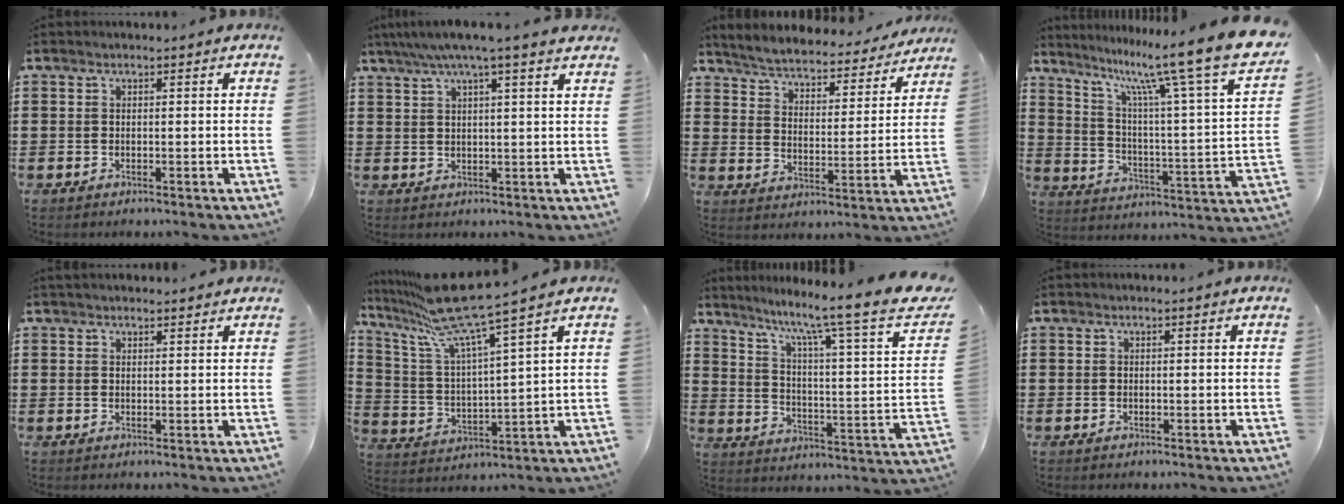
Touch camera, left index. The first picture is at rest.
{"total": 4.6, "force": [3.5, -0.3, 3.1], "torque": [-0.070, -0.008, 0.057]}
{"total": 4.1, "force": [4.1, -0.1, 0.3], "torque": [-0.029, -0.036, 0.064]}
{"total": 13.3, "force": [10.4, -0.2, 8.2], "torque": [-0.161, -0.084, 0.160]}
{"total": 1.3, "force": [1.2, 0.2, 0.2], "torque": [-0.005, 0.002, 0.024]}
{"total": 10.9, "force": [8.7, 0.0, 6.6], "torque": [-0.169, -0.049, 0.144]}
{"total": 8.8, "force": [6.5, -0.2, 5.9], "torque": [-0.124, -0.059, 0.090]}
{"total": 0.0}